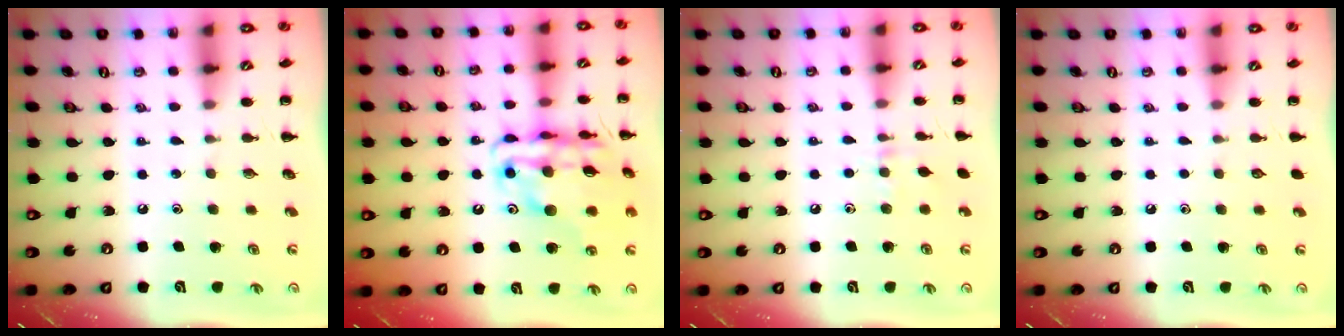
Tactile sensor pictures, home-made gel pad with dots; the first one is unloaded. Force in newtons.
{"total": 19.5, "press": 19.2, "slide": 3.6}
{"total": 5.3, "press": 5.0, "slide": 1.7}
{"total": 0.0}